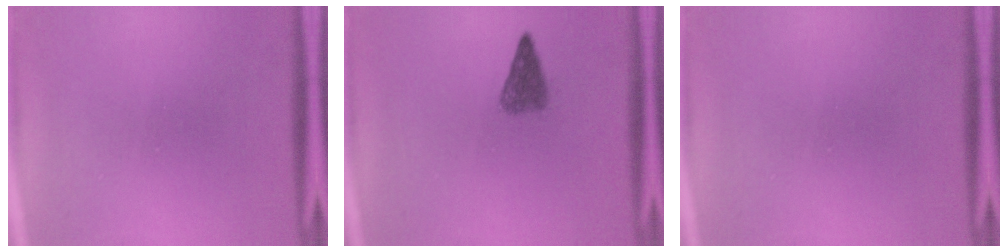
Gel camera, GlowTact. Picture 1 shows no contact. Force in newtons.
{"total": 3.2}
{"total": 0.0}